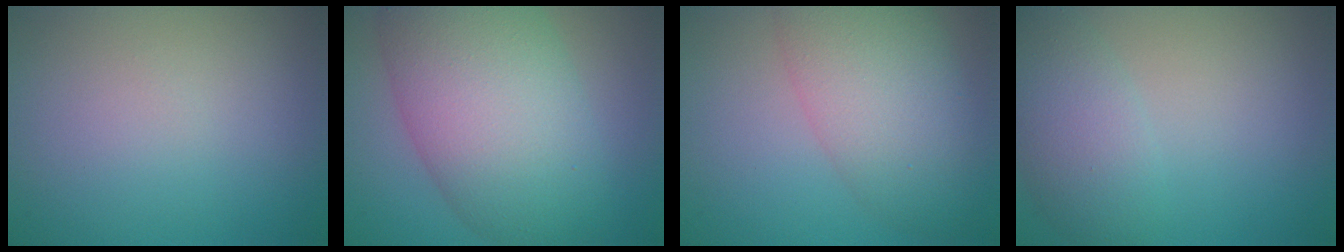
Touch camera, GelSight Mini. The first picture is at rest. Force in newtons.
{"total": 11.8, "press": 11.8, "slide": 0.4}
{"total": 7.7, "press": 7.7, "slide": 0.1}
{"total": 4.2, "press": 4.2, "slide": 0.2}